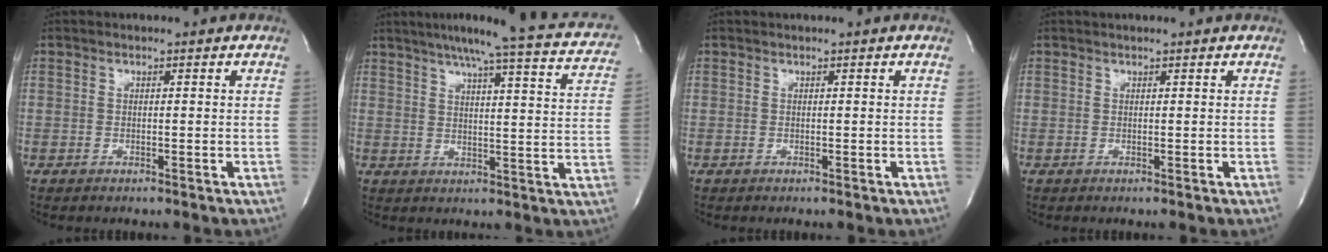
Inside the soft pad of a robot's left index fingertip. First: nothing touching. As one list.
[{"total": 20.3, "force": [17.8, 1.6, 9.7], "torque": [-0.135, -0.024, 0.203]}, {"total": 0.7, "force": [0.7, -0.1, 0.2], "torque": [-0.009, -0.001, 0.011]}, {"total": 3.1, "force": [2.8, 0.3, 1.2], "torque": [-0.018, 0.019, 0.031]}]